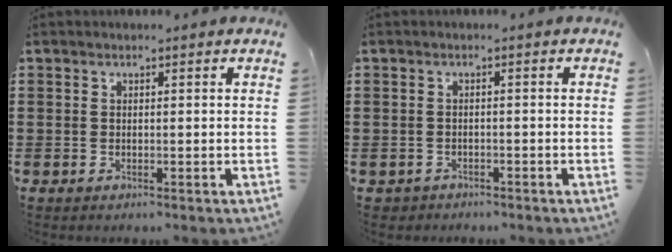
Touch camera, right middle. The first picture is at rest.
{"total": 1.1, "force": [-0.9, 0.5, -0.1], "torque": [-0.002, 0.003, -0.023]}